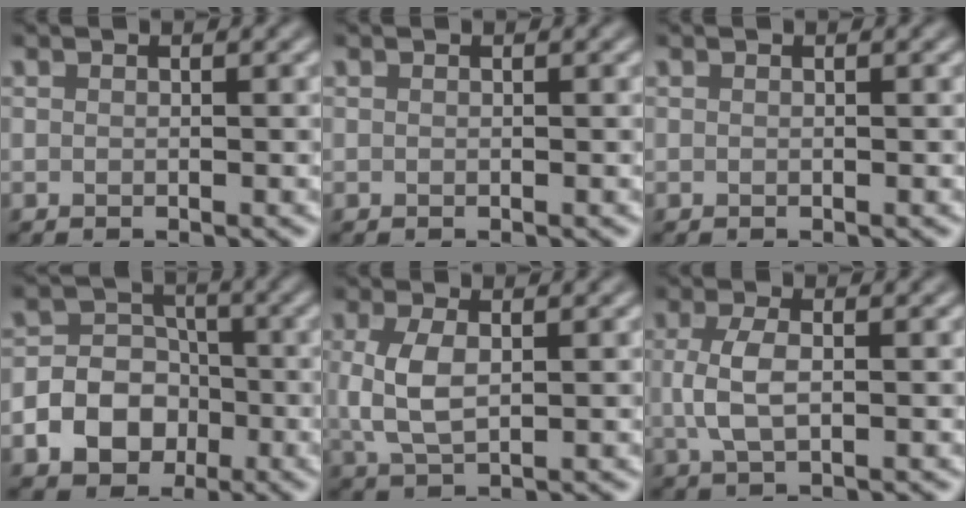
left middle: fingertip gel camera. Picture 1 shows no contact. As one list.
[{"total": 0.0}, {"total": 0.0}, {"total": 5.7, "force": [-2.0, 4.6, 2.6], "torque": [-0.023, 0.000, -0.055]}, {"total": 3.6, "force": [0.4, 1.8, 3.2], "torque": [-0.074, 0.001, 0.009]}, {"total": 3.0, "force": [0.1, 1.3, 2.7], "torque": [-0.065, -0.002, 0.001]}]